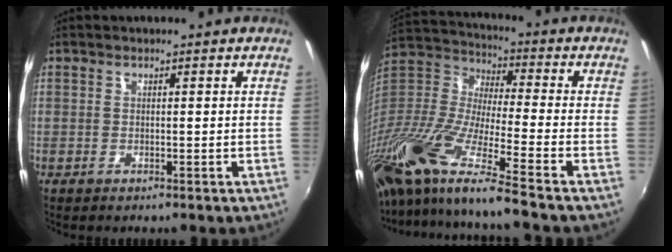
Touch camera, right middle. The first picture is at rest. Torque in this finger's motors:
{"motor_torque": [1.24, -0.90, 0.80, 0.21]}